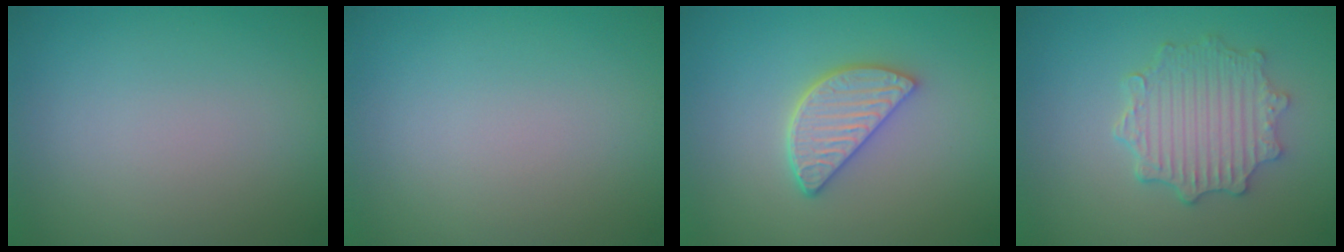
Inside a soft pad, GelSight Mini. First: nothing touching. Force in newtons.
{"total": 0.0}
{"total": 3.8, "press": 3.2, "slide": 2.1}
{"total": 4.8, "press": 3.9, "slide": 2.8}